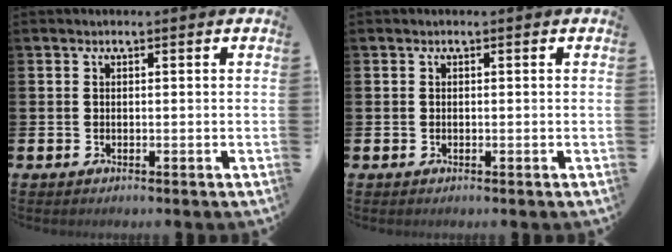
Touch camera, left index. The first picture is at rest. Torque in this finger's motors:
{"motor_torque": [-0.06, 0.09, 0.00, -0.01]}